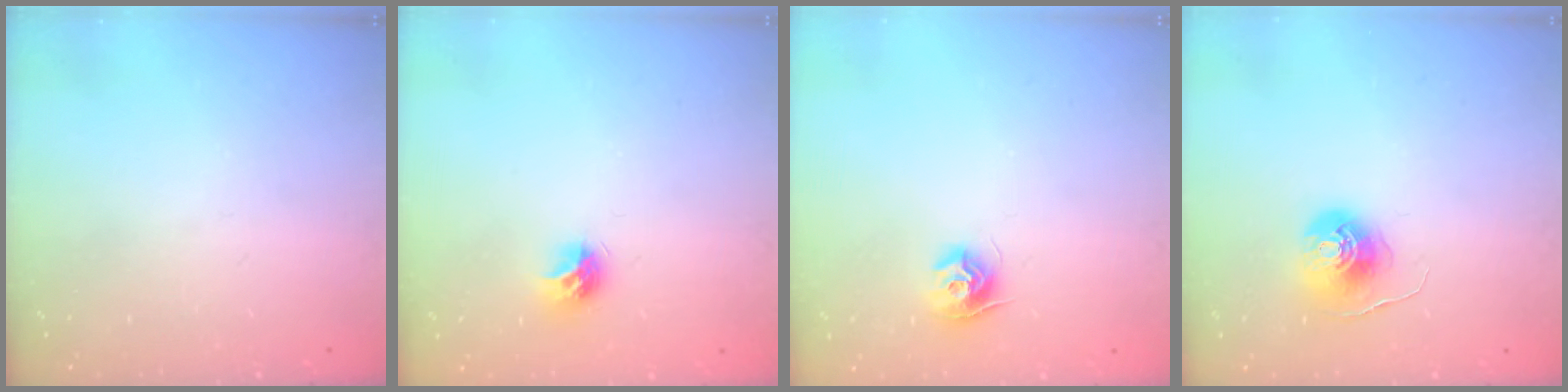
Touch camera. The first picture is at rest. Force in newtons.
{"total": 7.5, "press": 7.5, "slide": 0.1}
{"total": 8.8, "press": 8.8, "slide": 0.2}
{"total": 7.7, "press": 7.7, "slide": 0.4}